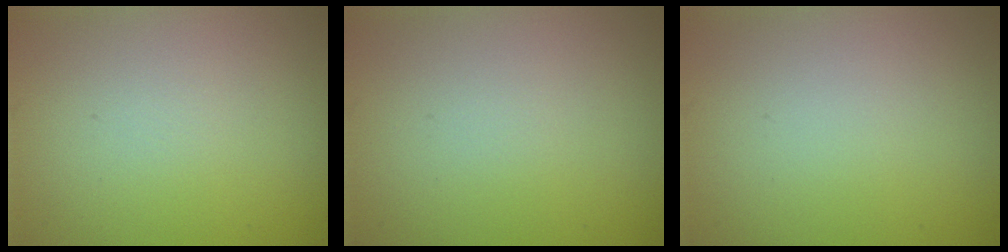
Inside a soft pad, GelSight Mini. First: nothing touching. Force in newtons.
{"total": 0.0}
{"total": 0.0}